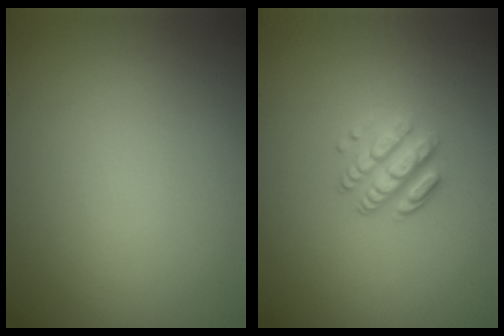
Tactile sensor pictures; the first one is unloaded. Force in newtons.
{"total": 3.4, "press": 2.4, "slide": 2.4}